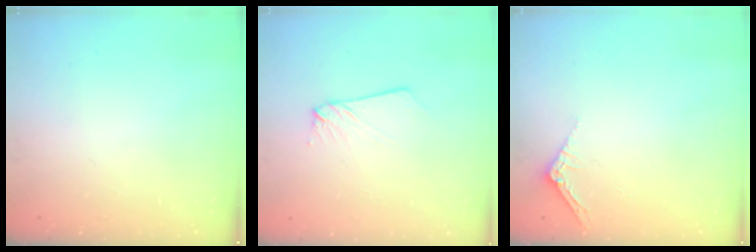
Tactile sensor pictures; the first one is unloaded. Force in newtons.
{"total": 3.0, "press": 3.0, "slide": 0.3}
{"total": 2.5, "press": 2.5, "slide": 0.2}